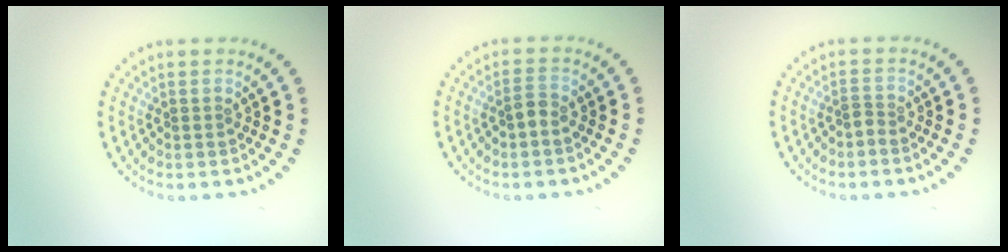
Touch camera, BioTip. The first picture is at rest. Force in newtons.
{"total": 0.9, "press": 0.8, "slide": 0.5}
{"total": 0.6, "press": 0.3, "slide": 0.5}